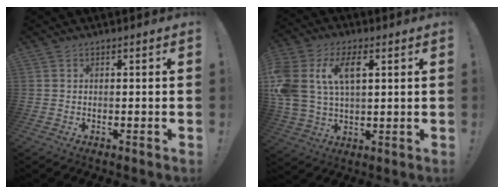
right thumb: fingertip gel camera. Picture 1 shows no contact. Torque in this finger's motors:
{"motor_torque": [2.49, 2.51, 1.07, 0.85, 0.44]}